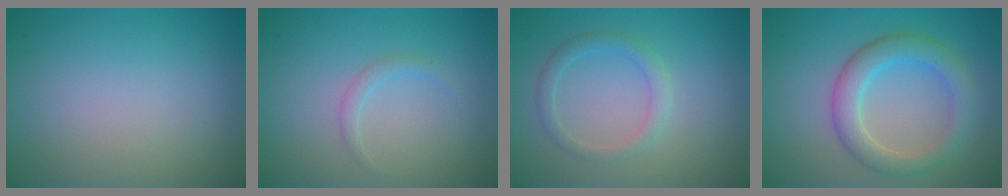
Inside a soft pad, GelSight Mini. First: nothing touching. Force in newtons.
{"total": 1.0, "press": 1.0, "slide": 0.1}
{"total": 2.0, "press": 2.0, "slide": 0.3}
{"total": 4.2, "press": 4.2, "slide": 0.4}